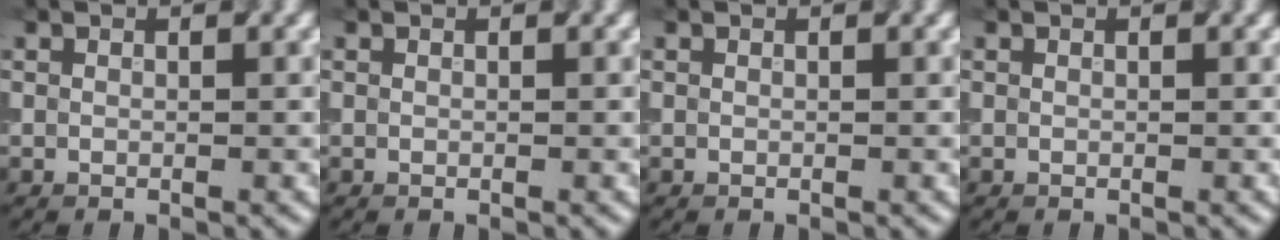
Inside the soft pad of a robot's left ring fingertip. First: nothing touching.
{"total": 0.0}
{"total": 0.0}
{"total": 0.0}